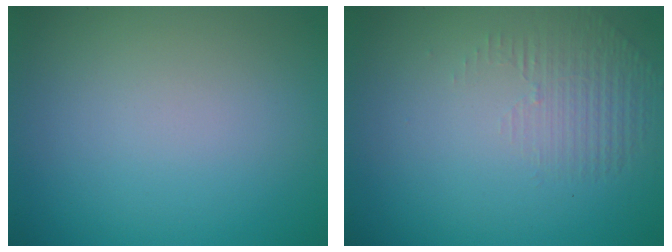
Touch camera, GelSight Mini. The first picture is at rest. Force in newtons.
{"total": 1.4, "press": 0.3, "slide": 1.4}